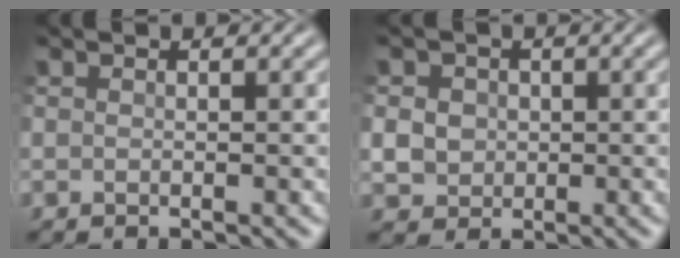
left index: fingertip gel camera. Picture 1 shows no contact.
{"total": 3.1, "force": [0.3, 2.8, 1.4], "torque": [-0.026, 0.006, 0.001]}